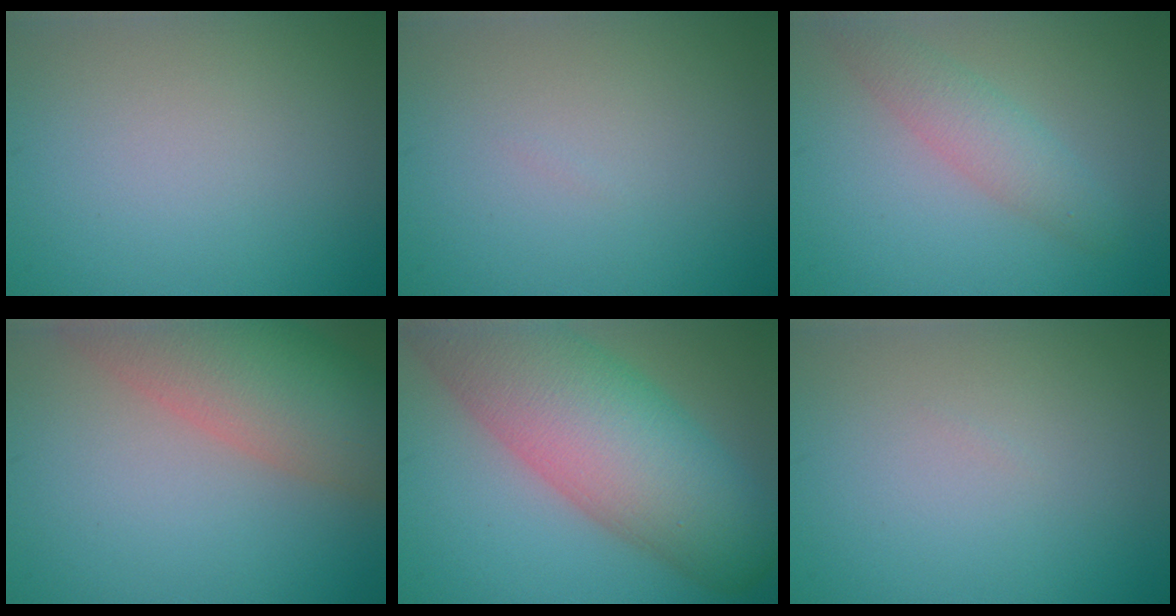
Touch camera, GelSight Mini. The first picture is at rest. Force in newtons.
{"total": 0.0}
{"total": 3.0, "press": 3.0, "slide": 0.2}
{"total": 10.3, "press": 10.3, "slide": 1.0}
{"total": 13.3, "press": 13.3, "slide": 0.6}
{"total": 0.0}